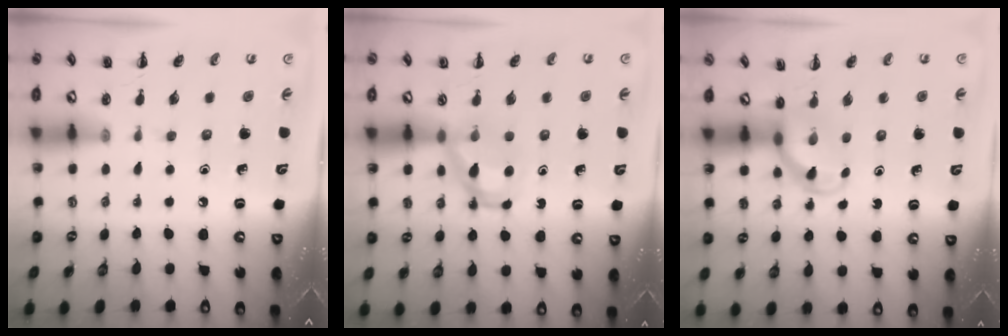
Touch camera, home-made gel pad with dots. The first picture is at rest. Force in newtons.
{"total": 6.3, "press": 6.2, "slide": 0.4}
{"total": 3.5, "press": 3.3, "slide": 1.4}